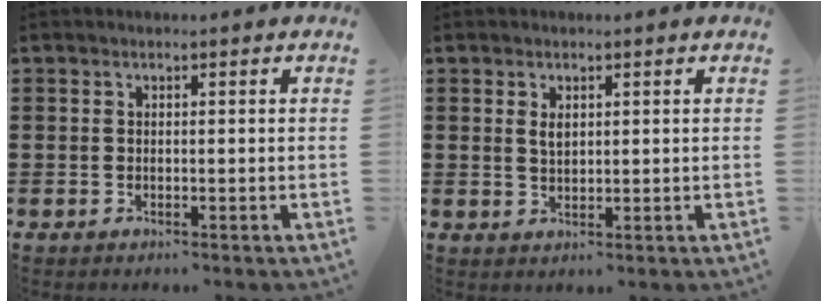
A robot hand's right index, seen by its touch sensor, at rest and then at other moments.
{"total": 1.7, "force": [0.7, 0.9, 1.2], "torque": [-0.027, 0.002, 0.013]}